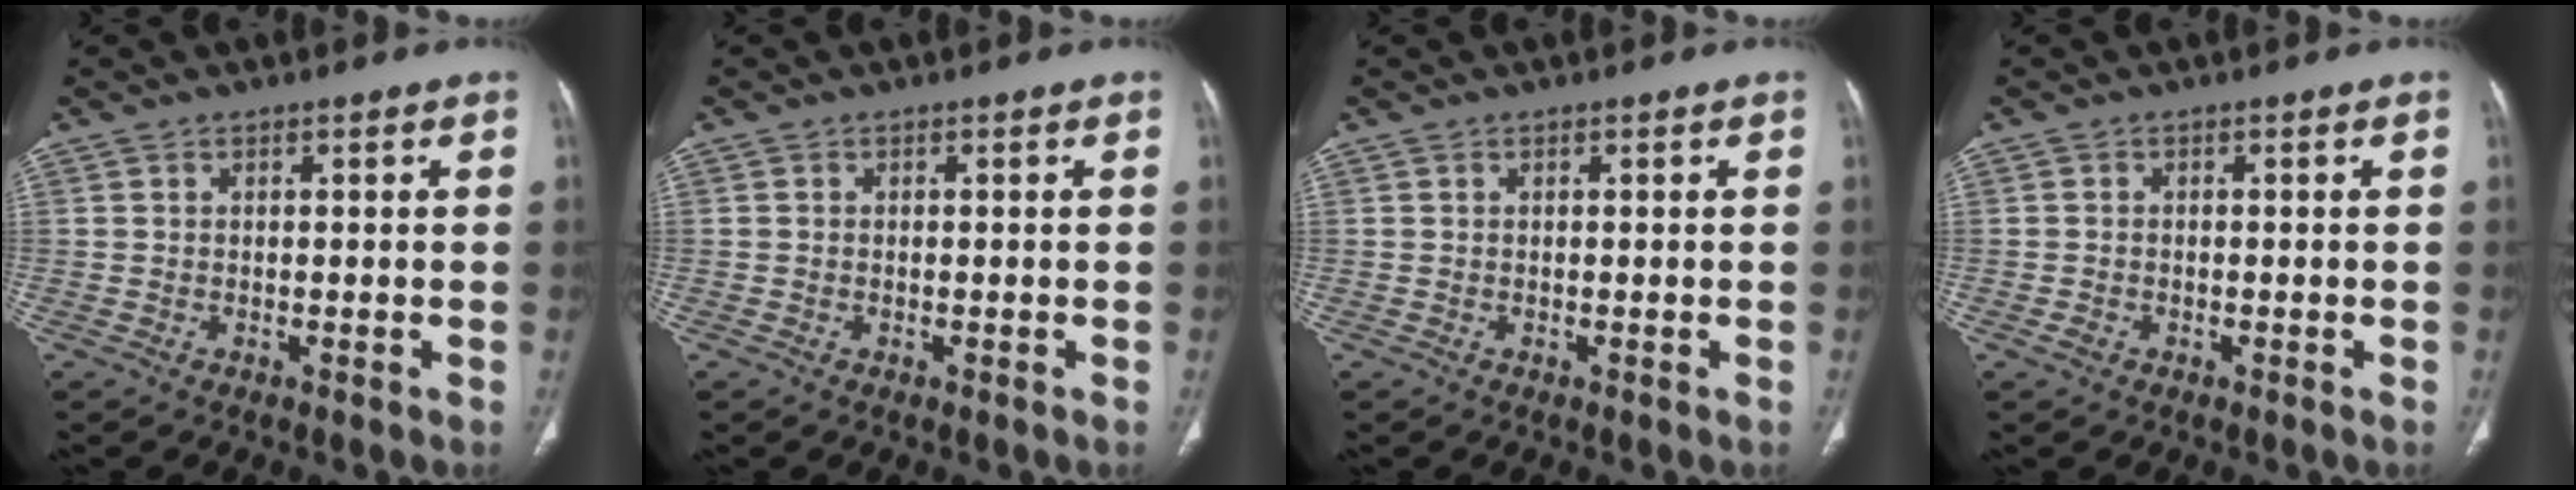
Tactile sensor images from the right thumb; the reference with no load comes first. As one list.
[{"total": 0.0}, {"total": 0.0}, {"total": 1.2, "force": [-0.6, 0.9, 0.5], "torque": [-0.011, 0.005, -0.010]}]